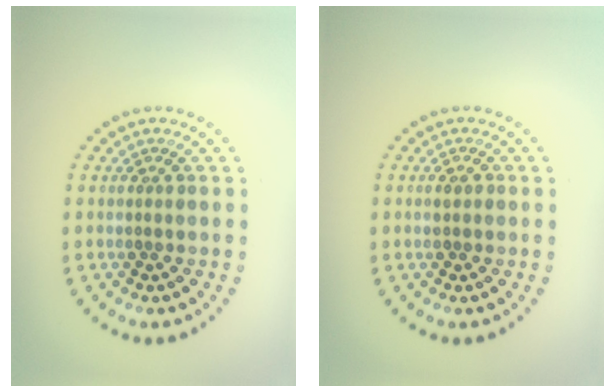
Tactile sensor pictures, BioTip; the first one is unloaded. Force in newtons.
{"total": 1.1, "press": 1.1, "slide": 0.2}